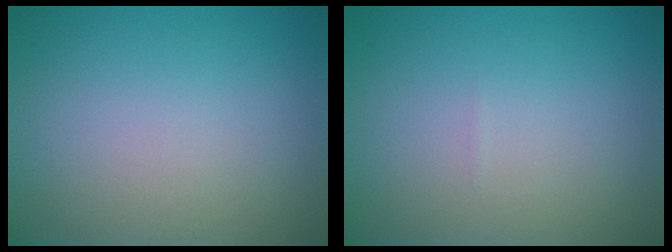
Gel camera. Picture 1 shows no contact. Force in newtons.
{"total": 0.0}